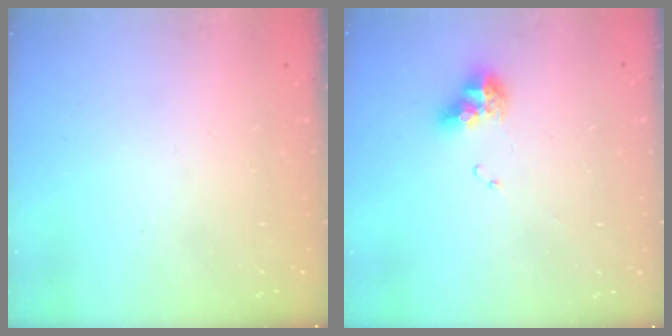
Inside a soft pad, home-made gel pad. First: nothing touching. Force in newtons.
{"total": 9.5, "press": 9.5, "slide": 1.0}